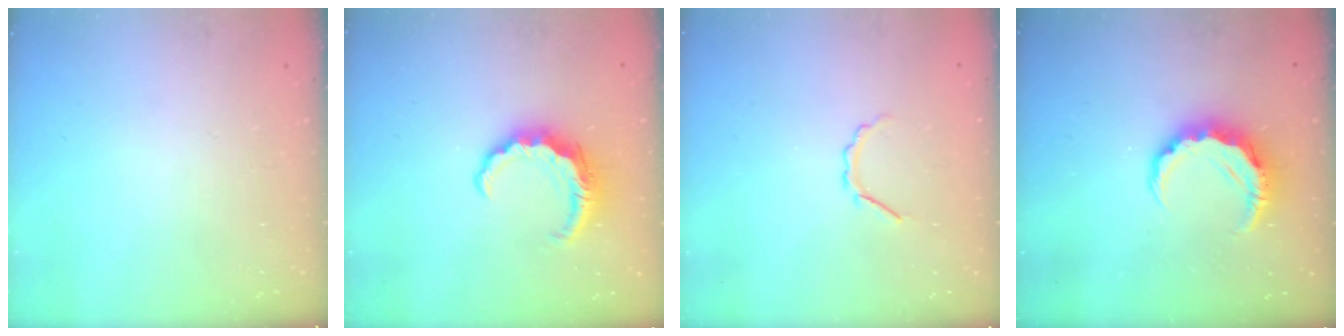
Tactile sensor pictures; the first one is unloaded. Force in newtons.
{"total": 7.1, "press": 7.0, "slide": 0.8}
{"total": 2.8, "press": 2.7, "slide": 0.8}
{"total": 8.2, "press": 8.1, "slide": 1.4}